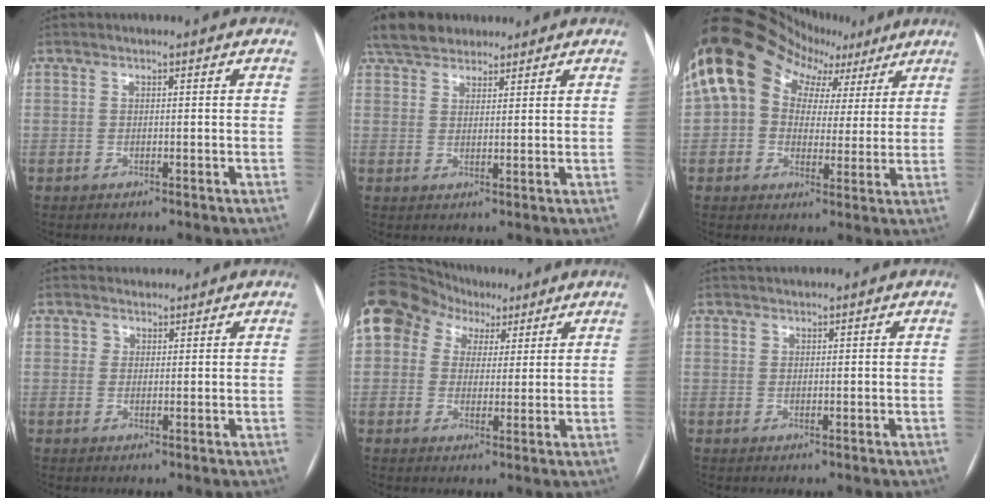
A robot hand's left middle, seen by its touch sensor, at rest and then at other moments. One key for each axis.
{"total": 8.1, "fx": 6.5, "fy": 3.8, "fz": 3.0, "tx": -0.054, "ty": 0.034, "tz": 0.118}
{"total": 18.0, "fx": 7.6, "fy": 13.5, "fz": 9.2, "tx": -0.170, "ty": 0.091, "tz": 0.126}
{"total": 2.5, "fx": 2.0, "fy": 1.5, "fz": -0.3, "tx": 0.017, "ty": 0.011, "tz": 0.027}
{"total": 21.2, "fx": 10.2, "fy": 16.3, "fz": 9.0, "tx": -0.257, "ty": 0.101, "tz": 0.191}
{"total": 1.9, "fx": 1.8, "fy": 0.6, "fz": 0.3, "tx": -0.002, "ty": 0.015, "tz": 0.032}